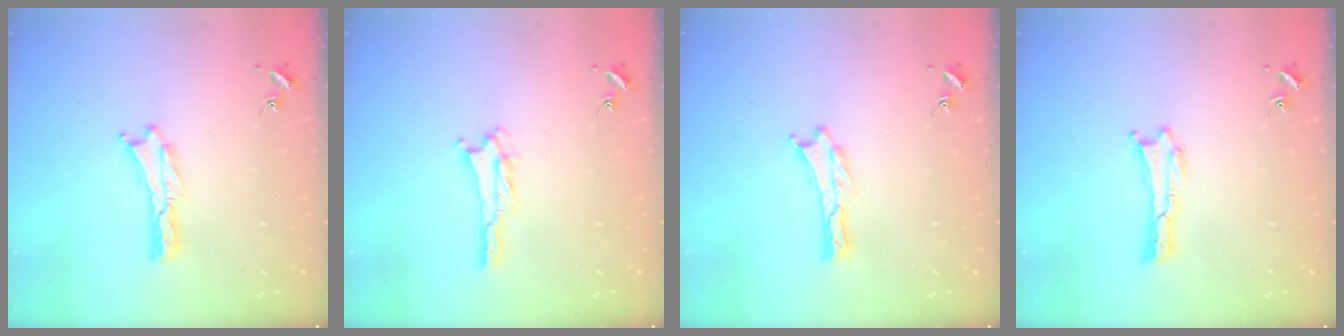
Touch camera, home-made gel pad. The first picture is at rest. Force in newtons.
{"total": 2.1, "press": 2.1, "slide": 0.3}
{"total": 0.0}
{"total": 0.0}